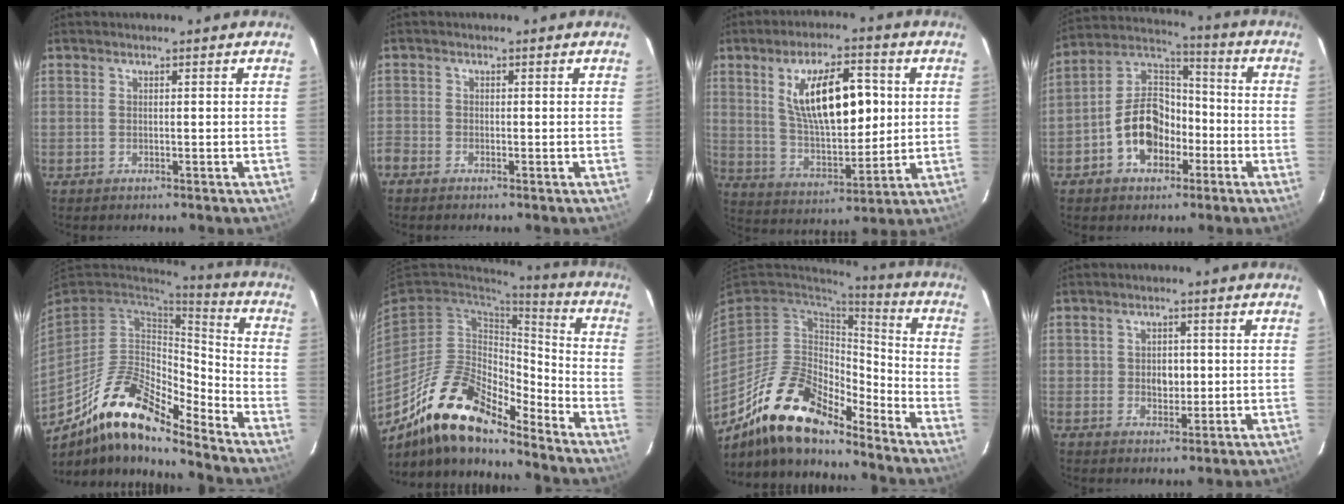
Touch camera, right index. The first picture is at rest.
{"total": 2.3, "force": [-1.6, 1.6, 0.3], "torque": [-0.010, 0.000, -0.036]}
{"total": 16.0, "force": [4.2, 6.7, 13.9], "torque": [-0.233, 0.008, 0.084]}
{"total": 12.0, "force": [-4.8, 8.2, 7.4], "torque": [-0.152, 0.031, -0.075]}
{"total": 17.0, "force": [-12.5, 5.0, 10.5], "torque": [-0.192, -0.002, -0.235]}
{"total": 18.3, "force": [-14.4, 5.8, 9.6], "torque": [-0.182, -0.001, -0.269]}
{"total": 18.3, "force": [-14.3, 6.2, 9.6], "torque": [-0.190, -0.006, -0.267]}
{"total": 3.7, "force": [0.0, 3.0, 2.0], "torque": [-0.034, 0.006, 0.002]}